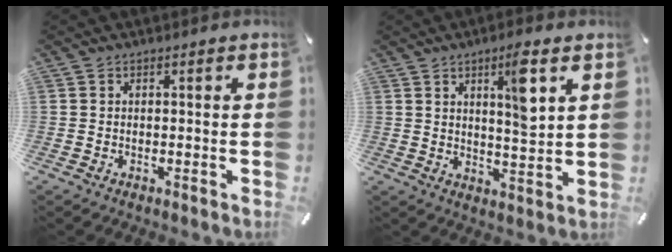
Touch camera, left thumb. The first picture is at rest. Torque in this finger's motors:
{"motor_torque": [1.66, 1.28, 1.05, -0.84, 0.29]}